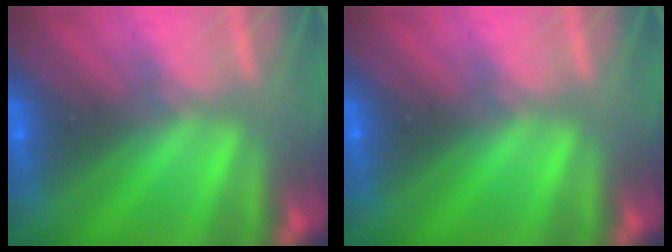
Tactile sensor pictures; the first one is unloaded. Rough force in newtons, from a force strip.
{"total": 0.0}